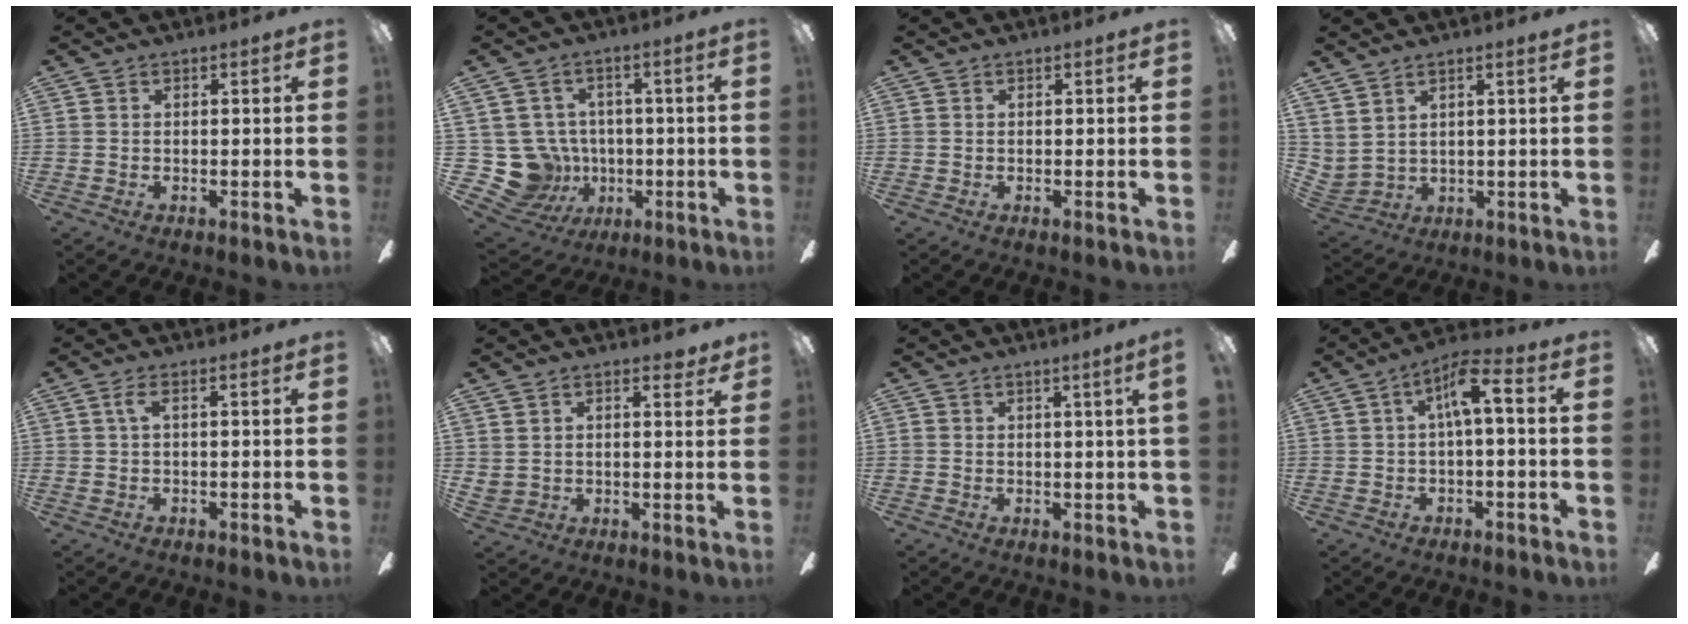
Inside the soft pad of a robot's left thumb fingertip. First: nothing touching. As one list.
[{"total": 12.0, "force": [-1.4, 11.4, 3.5], "torque": [-0.117, 0.004, -0.015]}, {"total": 0.0}, {"total": 3.7, "force": [3.5, 1.0, 0.9], "torque": [-0.031, -0.017, 0.065]}, {"total": 2.7, "force": [0.5, 0.7, 2.6], "torque": [-0.054, 0.007, 0.007]}, {"total": 4.2, "force": [3.2, 2.6, 0.9], "torque": [-0.011, -0.008, 0.058]}, {"total": 2.0, "force": [0.9, -0.6, 1.7], "torque": [-0.024, -0.009, 0.012]}, {"total": 8.1, "force": [1.2, 2.8, 7.5], "torque": [-0.125, 0.010, 0.019]}]